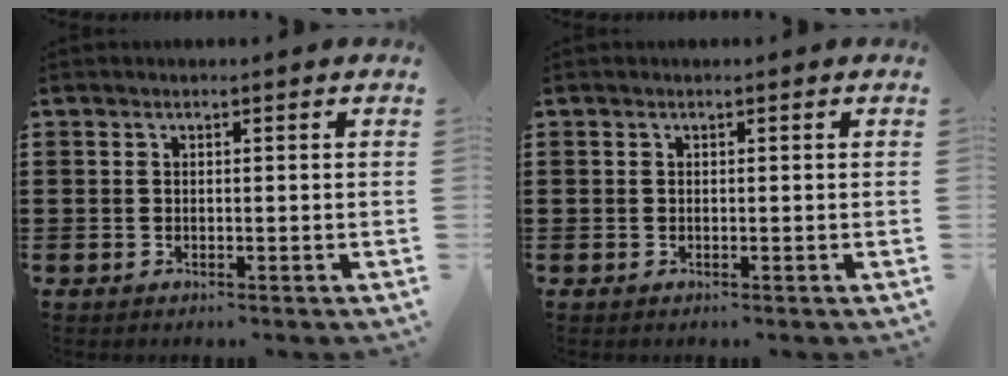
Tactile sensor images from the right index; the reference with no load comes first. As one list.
[{"total": 0.0}]